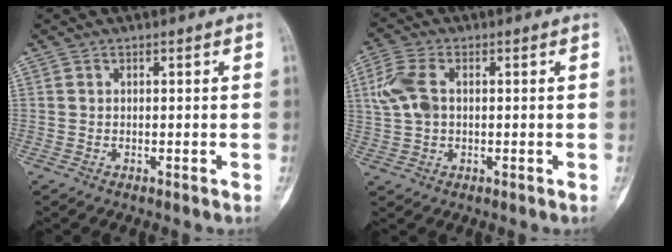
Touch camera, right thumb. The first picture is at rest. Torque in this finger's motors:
{"motor_torque": [-0.26, 1.33, 0.52, 0.52, 0.02]}